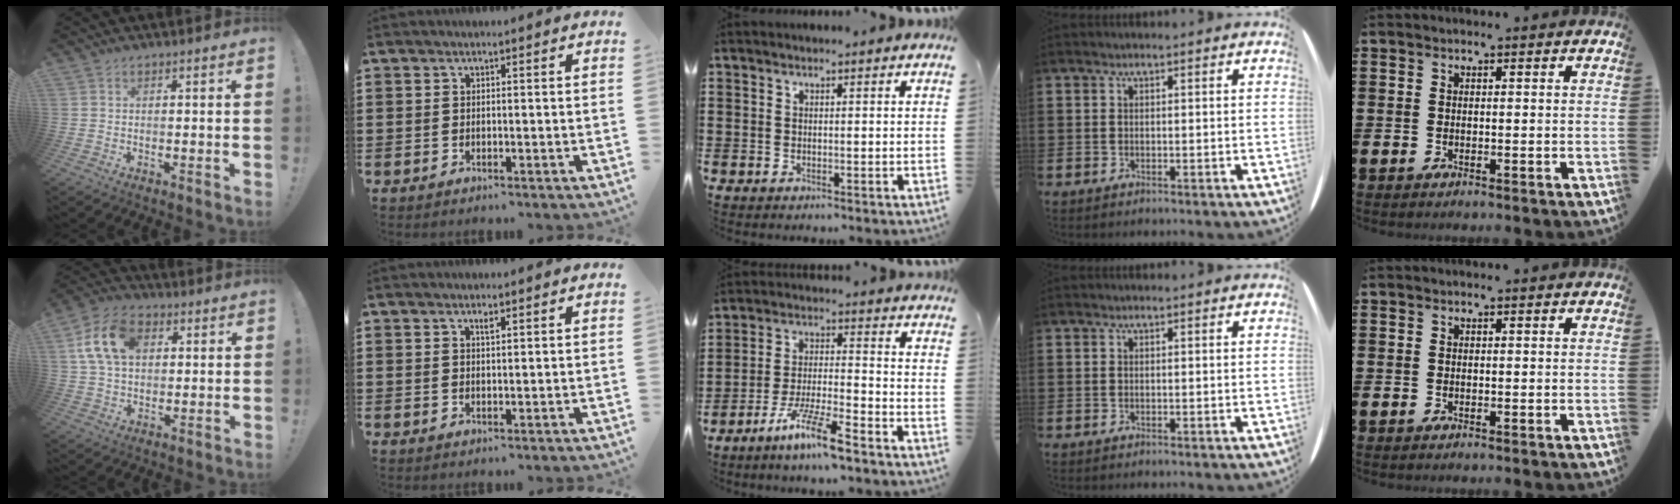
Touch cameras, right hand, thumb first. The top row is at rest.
{"thumb": {"total": 14.3, "force": [4.2, 9.8, 9.5], "torque": [-0.180, 0.003, 0.082]}, "index": {"total": 1.1, "force": [0.7, 0.2, 0.8], "torque": [-0.017, 0.001, 0.011]}, "middle": {"total": 8.7, "force": [-6.3, 0.5, 5.9], "torque": [-0.126, -0.009, -0.122]}}